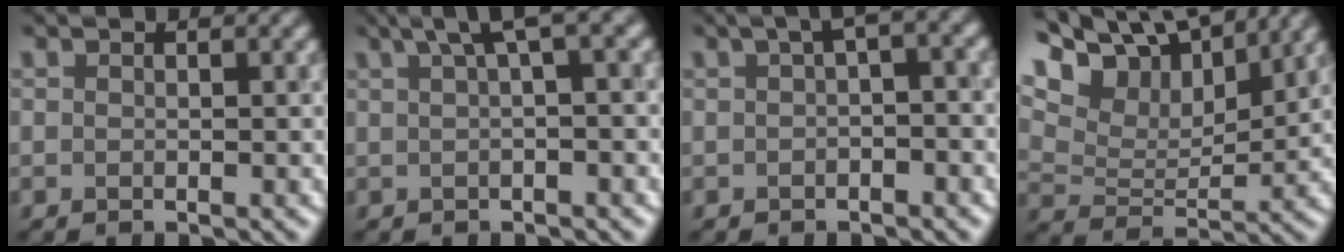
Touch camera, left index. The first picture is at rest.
{"total": 3.7, "force": [1.5, 0.5, 3.3], "torque": [-0.037, 0.017, 0.025]}
{"total": 2.6, "force": [0.1, 0.6, 2.5], "torque": [-0.034, 0.017, 0.001]}
{"total": 11.9, "force": [8.8, 5.1, 6.2], "torque": [-0.129, 0.035, 0.133]}